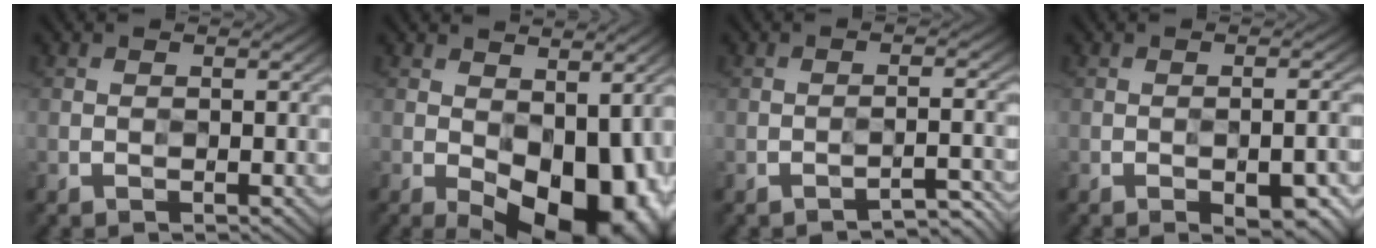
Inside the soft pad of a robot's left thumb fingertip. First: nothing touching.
{"total": 13.6, "force": [-3.2, 7.6, 10.8], "torque": [-0.147, -0.021, -0.026]}
{"total": 2.3, "force": [-2.0, 0.1, 1.2], "torque": [-0.006, 0.014, -0.030]}
{"total": 5.2, "force": [-2.7, 2.0, 4.0], "torque": [-0.046, -0.001, -0.025]}